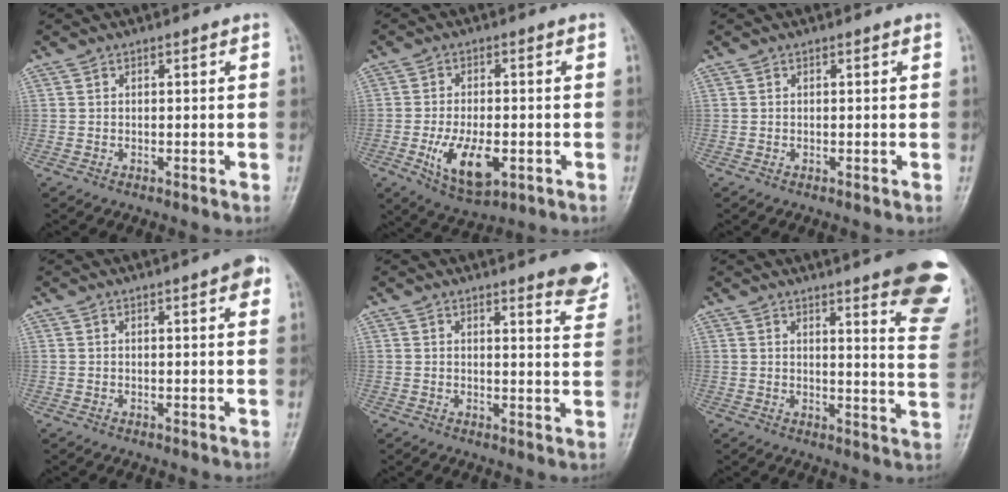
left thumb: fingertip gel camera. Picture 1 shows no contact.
{"total": 9.7, "force": [-2.9, 4.9, 7.9], "torque": [-0.133, -0.001, -0.037]}
{"total": 0.0}
{"total": 3.8, "force": [1.9, 0.8, 3.2], "torque": [-0.033, -0.001, 0.020]}
{"total": 7.5, "force": [6.1, 1.4, 4.1], "torque": [-0.026, -0.037, 0.059]}
{"total": 18.0, "force": [11.9, 3.2, 13.2], "torque": [-0.134, -0.065, 0.132]}